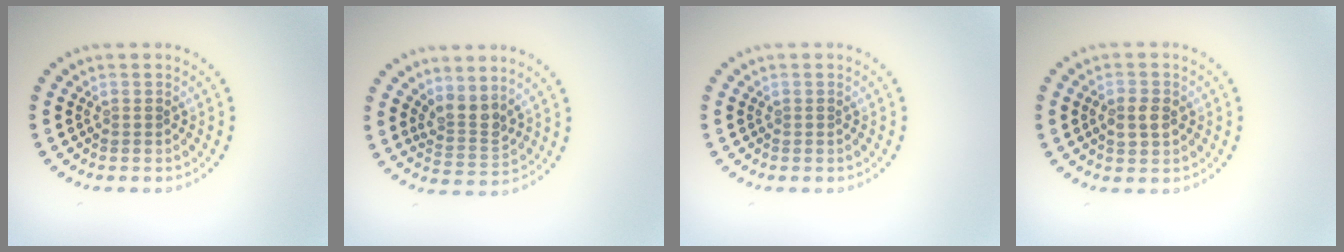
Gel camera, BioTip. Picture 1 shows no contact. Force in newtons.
{"total": 2.5, "press": 1.9, "slide": 1.6}
{"total": 0.0}
{"total": 2.2, "press": 2.2, "slide": 0.1}